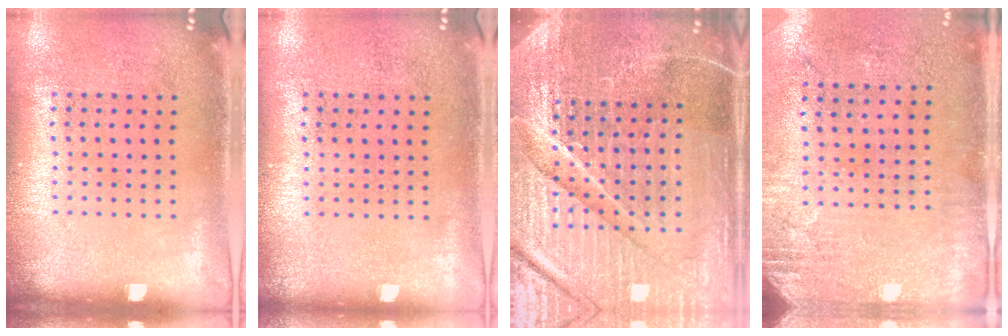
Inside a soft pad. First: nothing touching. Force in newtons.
{"total": 0.0}
{"total": 6.1, "press": 5.5, "slide": 2.7}
{"total": 2.7, "press": 2.3, "slide": 1.5}